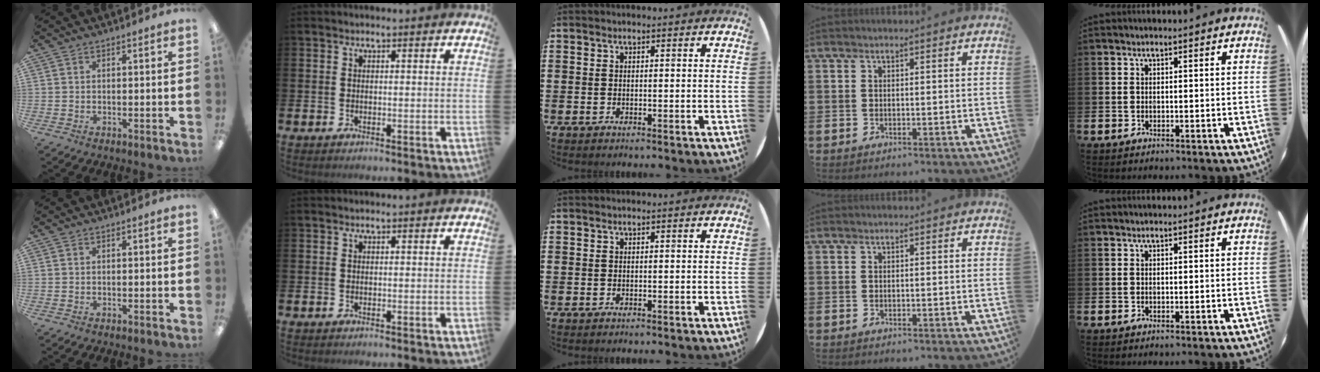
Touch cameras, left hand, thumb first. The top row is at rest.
{}